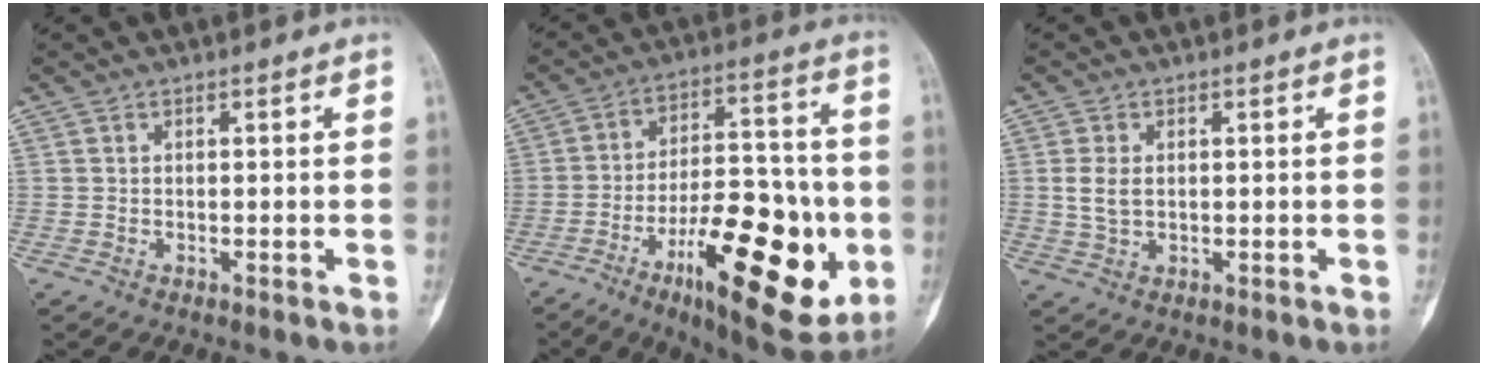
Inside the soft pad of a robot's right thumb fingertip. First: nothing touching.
{"total": 24.7, "force": [-8.1, 9.4, 21.4], "torque": [-0.300, 0.020, -0.112]}
{"total": 3.6, "force": [0.4, 2.3, 2.8], "torque": [-0.057, -0.001, 0.012]}